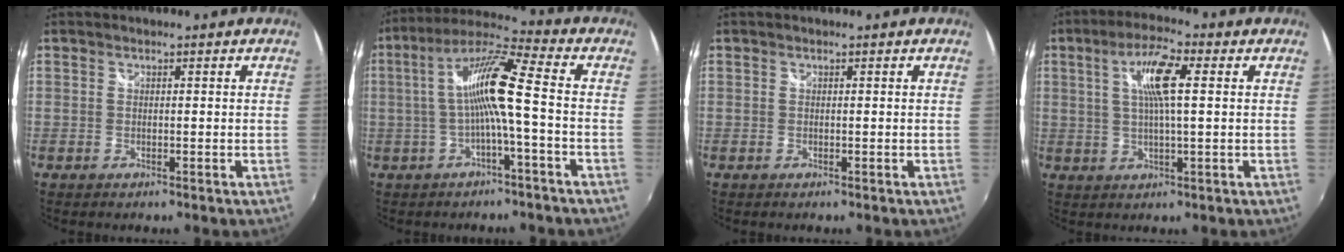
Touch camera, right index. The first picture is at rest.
{"total": 10.5, "force": [-1.6, 0.1, 10.4], "torque": [-0.205, 0.017, -0.024]}
{"total": 0.0}
{"total": 8.0, "force": [1.8, 1.5, 7.7], "torque": [-0.144, 0.008, 0.034]}